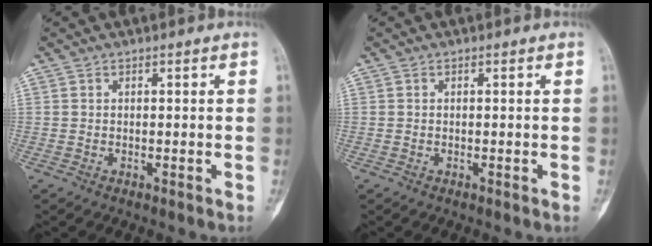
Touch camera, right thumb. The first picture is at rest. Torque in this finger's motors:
{"motor_torque": [0.00, 0.00, 0.07, 0.10, 0.03]}